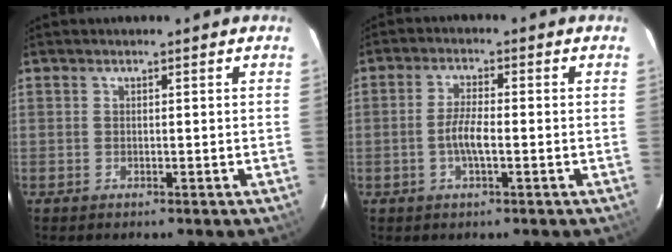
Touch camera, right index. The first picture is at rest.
{"total": 4.3, "force": [-1.2, 0.9, 4.1], "torque": [-0.084, 0.003, -0.023]}